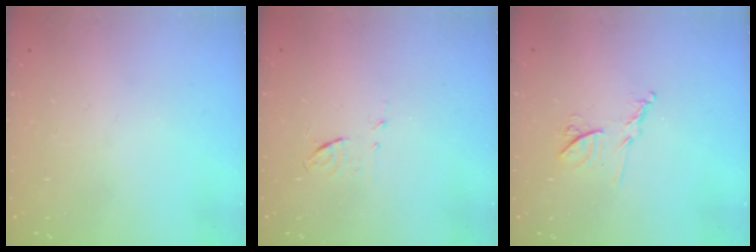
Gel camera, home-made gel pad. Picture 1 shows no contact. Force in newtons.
{"total": 4.2, "press": 4.1, "slide": 0.9}
{"total": 8.7, "press": 8.7, "slide": 0.4}